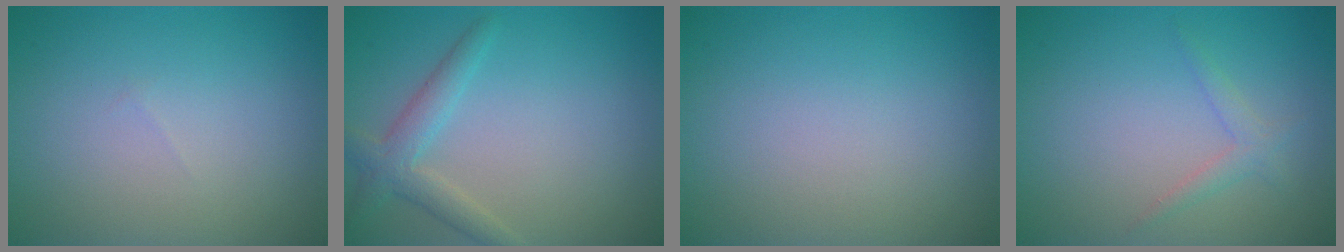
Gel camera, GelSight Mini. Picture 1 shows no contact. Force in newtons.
{"total": 2.7, "press": 2.7, "slide": 0.3}
{"total": 0.0}
{"total": 1.3, "press": 1.3, "slide": 0.1}